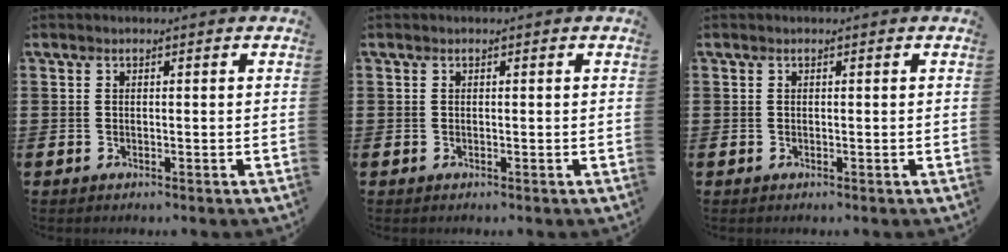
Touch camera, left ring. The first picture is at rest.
{"total": 0.0}
{"total": 0.0}